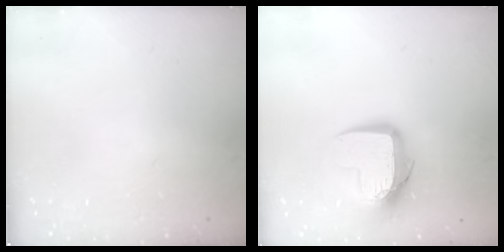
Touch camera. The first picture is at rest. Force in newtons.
{"total": 12.3, "press": 12.3, "slide": 0.9}